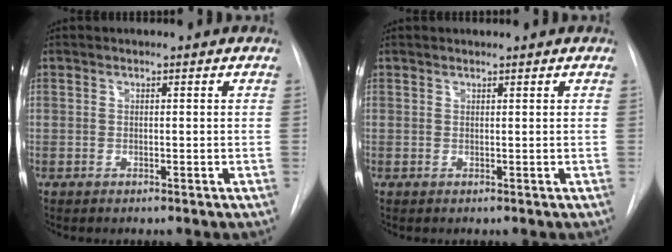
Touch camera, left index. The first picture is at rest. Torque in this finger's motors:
{"motor_torque": [-0.21, 0.00, -0.27, 0.01]}